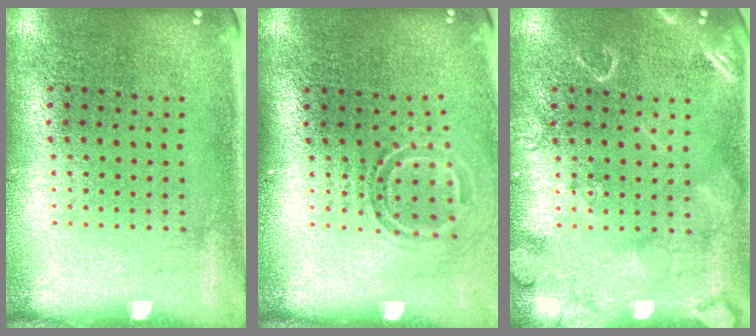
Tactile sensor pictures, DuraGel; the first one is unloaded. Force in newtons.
{"total": 1.7, "press": 1.1, "slide": 1.3}
{"total": 2.9, "press": 2.9, "slide": 0.4}